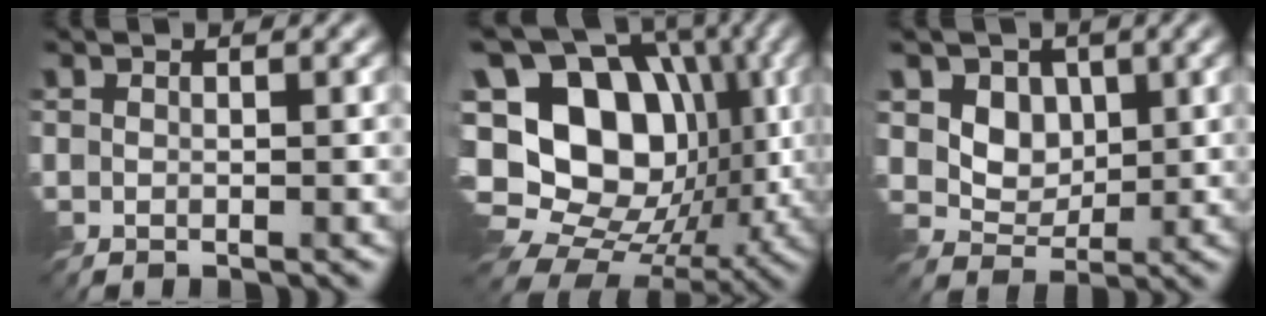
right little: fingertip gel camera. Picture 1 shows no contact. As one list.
[{"total": 17.3, "force": [0.1, 13.7, 10.7], "torque": [-0.206, 0.017, 0.008]}, {"total": 3.8, "force": [1.0, 3.1, 2.0], "torque": [-0.048, -0.019, 0.019]}]